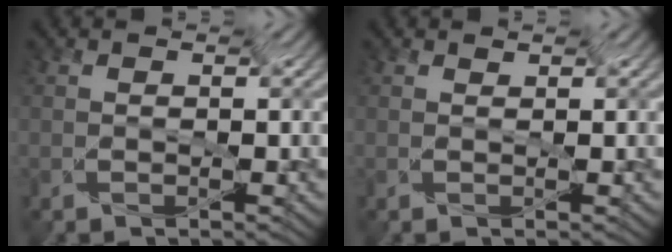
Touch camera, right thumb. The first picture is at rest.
{"total": 0.5, "force": [0.5, -0.1, -0.2], "torque": [0.000, -0.002, 0.010]}